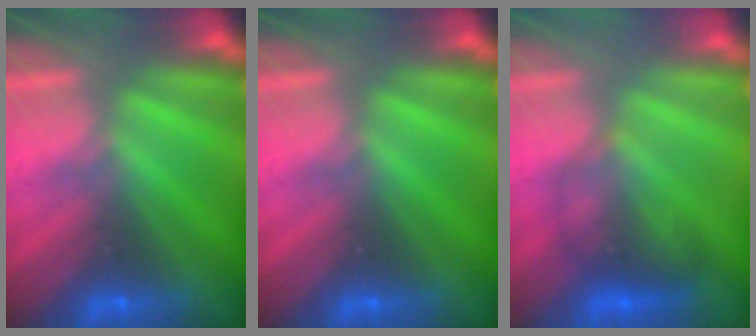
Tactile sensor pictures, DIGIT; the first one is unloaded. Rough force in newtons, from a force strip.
{"total": 0.0}
{"total": 2.0}